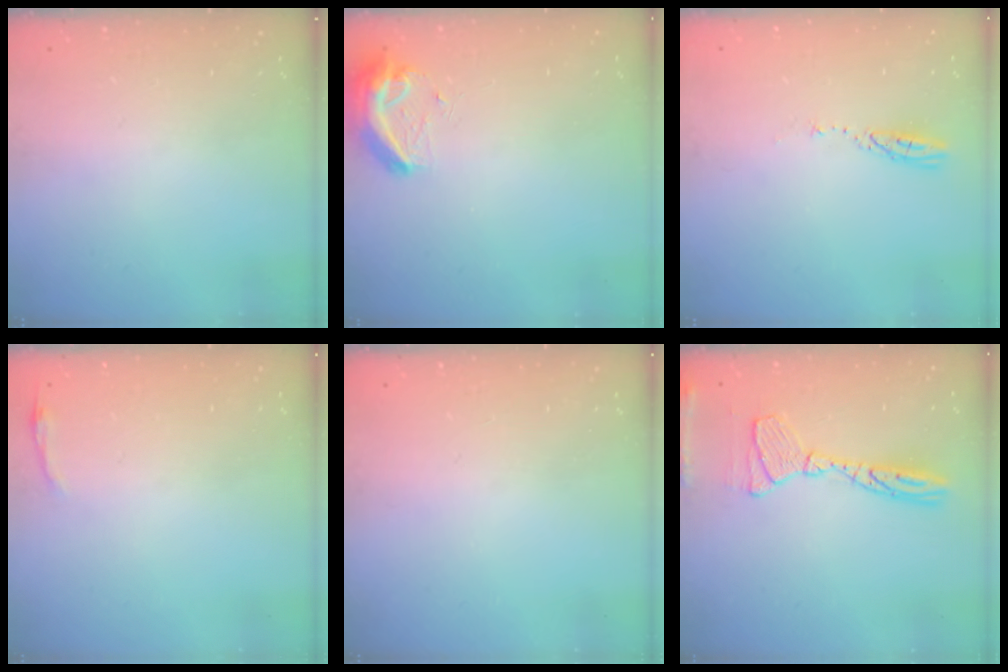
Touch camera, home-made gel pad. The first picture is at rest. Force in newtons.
{"total": 9.2, "press": 9.1, "slide": 1.1}
{"total": 3.5, "press": 3.5, "slide": 0.3}
{"total": 2.8, "press": 2.8, "slide": 0.6}
{"total": 0.0}
{"total": 14.2, "press": 14.1, "slide": 1.2}